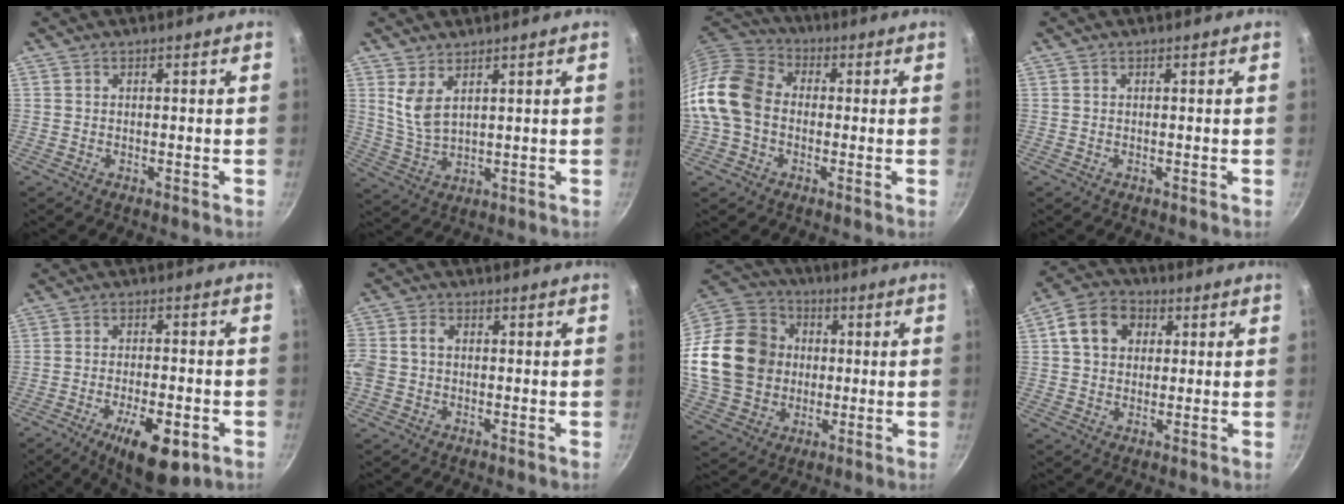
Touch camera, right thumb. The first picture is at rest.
{"total": 5.6, "force": [2.9, 2.6, 4.0], "torque": [-0.074, -0.032, 0.066]}
{"total": 13.0, "force": [-1.3, 10.0, 8.2], "torque": [-0.134, 0.027, -0.045]}
{"total": 0.0}
{"total": 11.6, "force": [-5.2, 4.4, 9.4], "torque": [-0.140, 0.014, -0.072]}
{"total": 6.8, "force": [-0.3, 5.4, 4.2], "torque": [-0.093, 0.013, -0.017]}
{"total": 22.9, "force": [1.0, 19.2, 12.5], "torque": [-0.223, 0.029, 0.029]}
{"total": 9.5, "force": [2.5, 7.5, 5.2], "torque": [-0.066, 0.013, 0.029]}